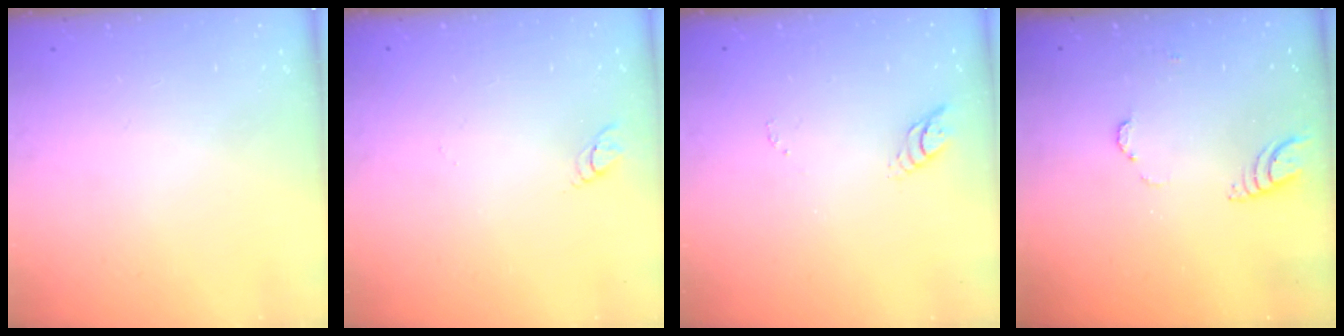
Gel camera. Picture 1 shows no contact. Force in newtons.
{"total": 3.6, "press": 3.6, "slide": 0.4}
{"total": 3.9, "press": 3.9, "slide": 0.3}
{"total": 3.8, "press": 3.8, "slide": 0.3}